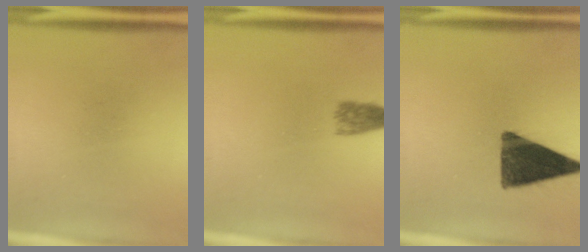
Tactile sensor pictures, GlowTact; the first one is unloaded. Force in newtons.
{"total": 2.7}
{"total": 13.0}